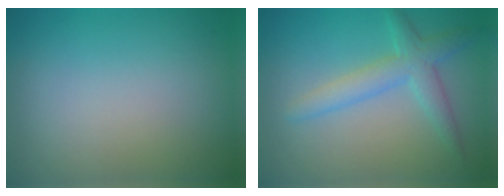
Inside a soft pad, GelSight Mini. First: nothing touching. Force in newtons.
{"total": 3.4, "press": 3.4, "slide": 0.2}